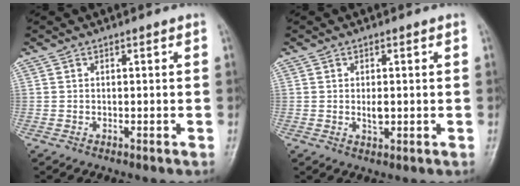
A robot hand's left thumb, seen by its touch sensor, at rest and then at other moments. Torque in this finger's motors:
{"motor_torque": [-0.23, -0.19, -0.01, 0.00, 0.00]}